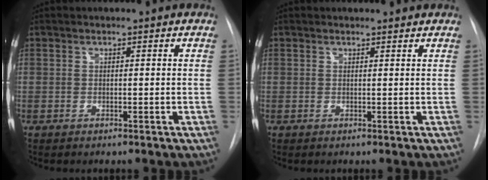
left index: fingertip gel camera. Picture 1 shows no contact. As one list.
[{"total": 1.9, "force": [1.9, 0.3, 0.1], "torque": [-0.009, 0.003, 0.018]}]